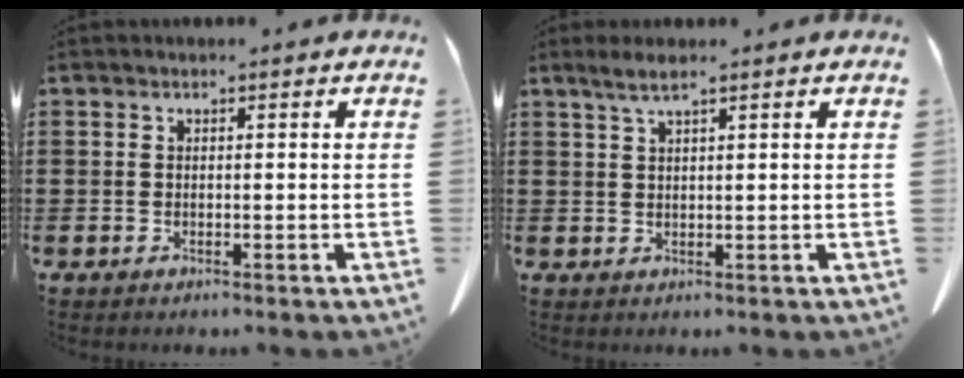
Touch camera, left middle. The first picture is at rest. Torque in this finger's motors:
{"motor_torque": [0.22, 0.12, 0.17, 0.06]}